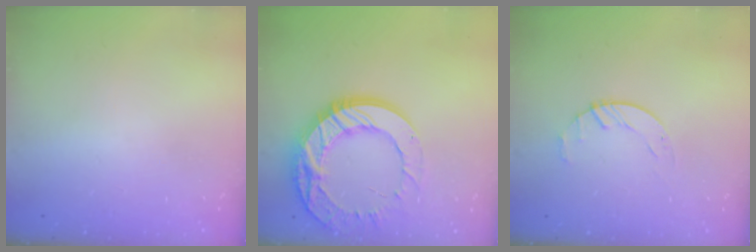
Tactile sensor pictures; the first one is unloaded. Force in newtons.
{"total": 21.8, "press": 21.7, "slide": 1.9}
{"total": 2.1, "press": 2.1, "slide": 0.3}